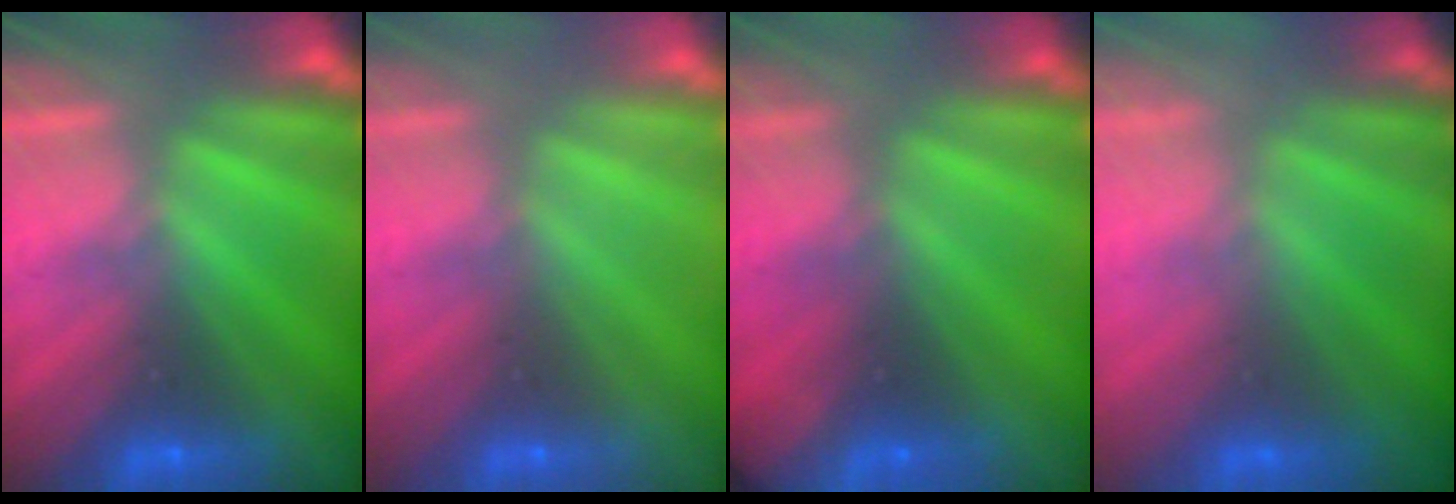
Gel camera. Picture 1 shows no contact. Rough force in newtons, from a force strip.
{"total": 3.0}
{"total": 7.0}
{"total": 2.9}